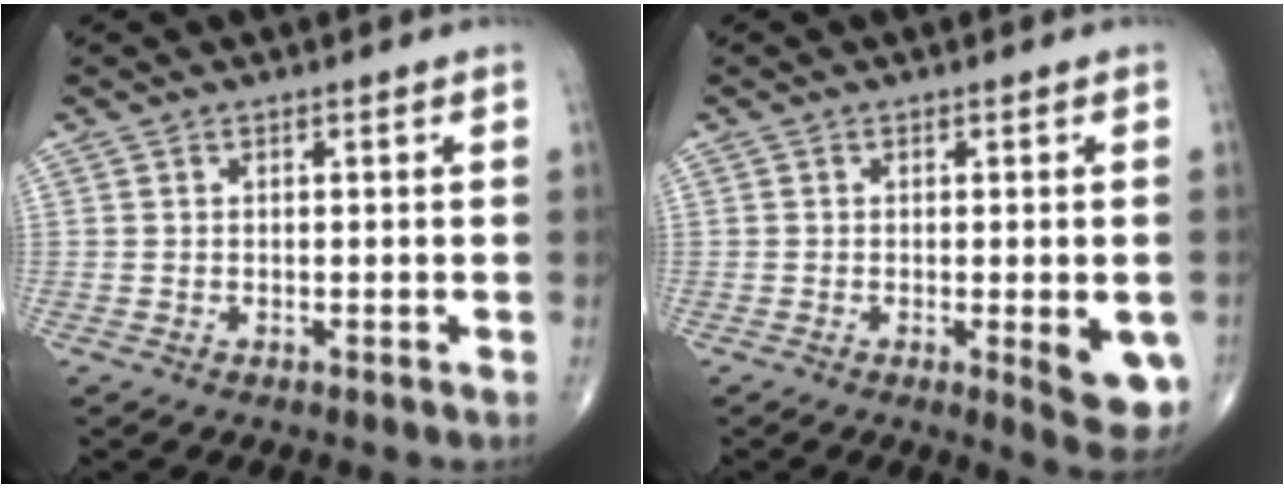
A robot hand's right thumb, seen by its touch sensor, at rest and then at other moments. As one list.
[{"total": 7.5, "force": [-1.9, 2.3, 6.9], "torque": [-0.071, -0.013, -0.020]}]